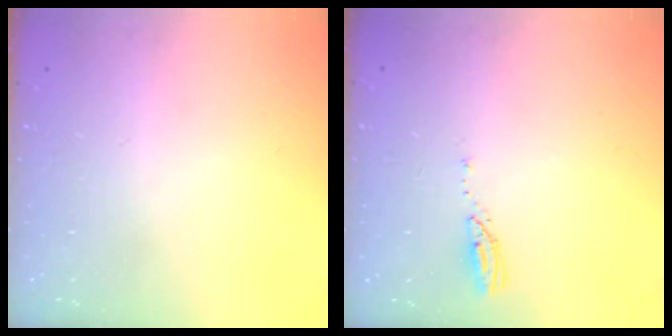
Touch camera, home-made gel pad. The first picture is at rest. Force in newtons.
{"total": 3.0, "press": 2.9, "slide": 0.3}